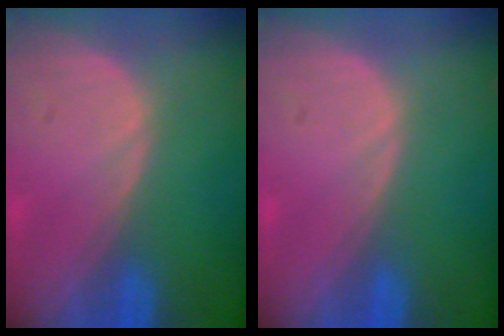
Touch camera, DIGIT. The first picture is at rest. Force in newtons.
{"total": 0.0}